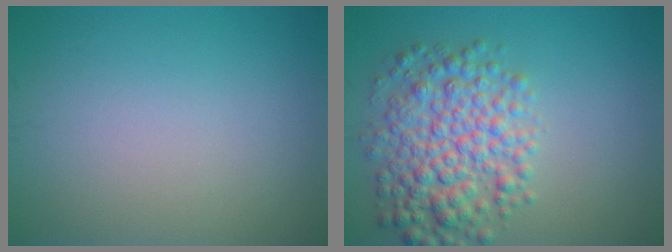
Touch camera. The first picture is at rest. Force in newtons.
{"total": 6.3, "press": 6.3, "slide": 0.1}